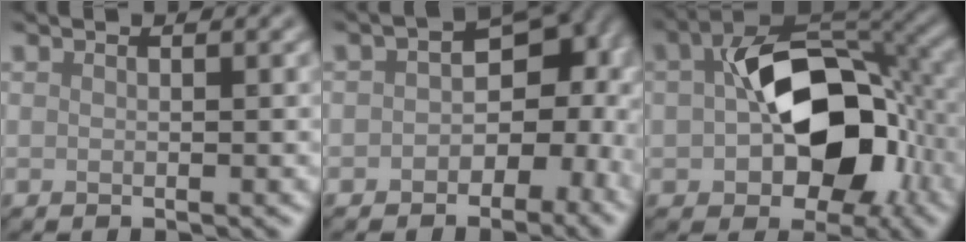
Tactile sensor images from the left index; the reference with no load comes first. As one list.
[{"total": 6.3, "force": [-1.2, 4.2, 4.6], "torque": [-0.027, 0.010, -0.031]}, {"total": 11.8, "force": [-1.1, 7.3, 9.2], "torque": [-0.134, 0.000, -0.015]}]